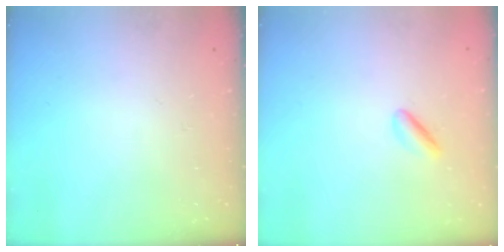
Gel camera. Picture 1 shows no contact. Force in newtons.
{"total": 2.8, "press": 2.6, "slide": 1.2}